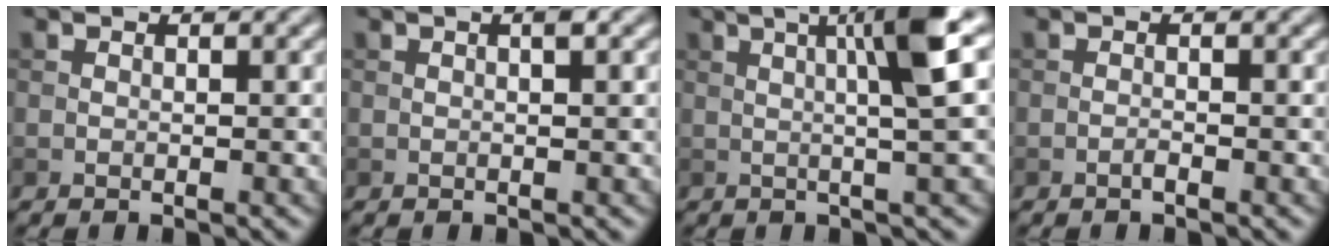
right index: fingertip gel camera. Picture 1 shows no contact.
{"total": 1.0, "force": [0.2, 0.1, 0.9], "torque": [-0.017, 0.005, 0.004]}
{"total": 6.9, "force": [1.5, 0.9, 6.7], "torque": [-0.089, 0.018, 0.023]}
{"total": 0.6, "force": [-0.5, 0.1, 0.4], "torque": [-0.008, 0.002, -0.010]}